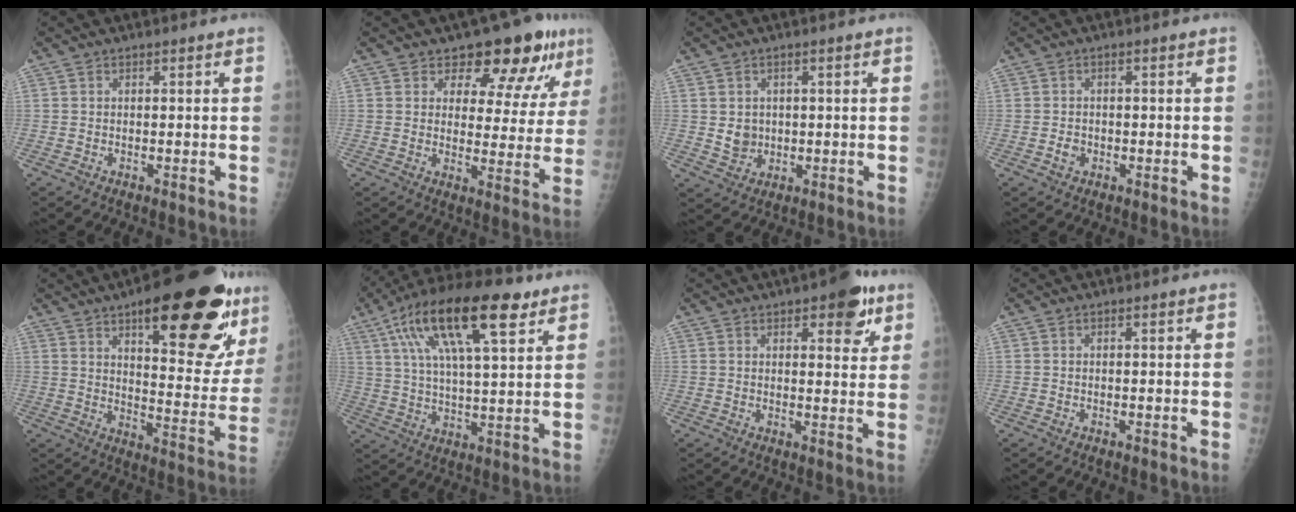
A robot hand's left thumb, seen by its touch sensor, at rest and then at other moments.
{"total": 12.2, "force": [8.4, 6.3, 6.3], "torque": [-0.031, -0.046, 0.102]}
{"total": 3.9, "force": [0.3, 3.4, 1.8], "torque": [-0.014, -0.003, 0.015]}
{"total": 1.8, "force": [-0.7, 1.5, 0.9], "torque": [-0.011, 0.004, -0.011]}
{"total": 27.2, "force": [14.8, 8.8, 21.1], "torque": [-0.249, -0.052, 0.207]}
{"total": 20.3, "force": [9.9, 6.8, 16.3], "torque": [-0.280, -0.001, 0.168]}
{"total": 8.0, "force": [4.3, 3.3, 5.9], "torque": [-0.049, -0.016, 0.048]}
{"total": 0.0}